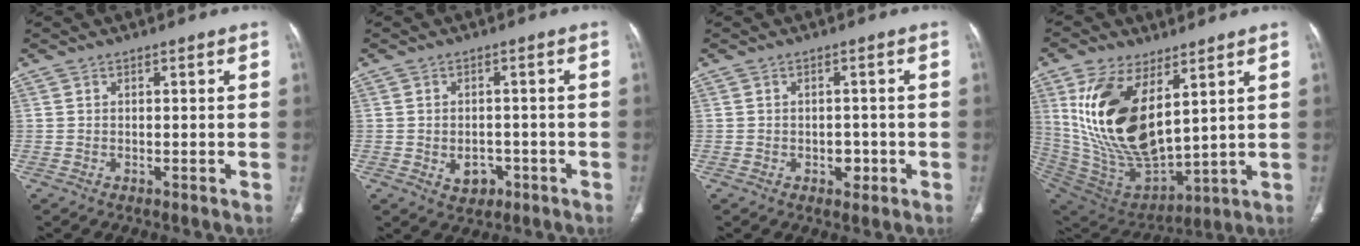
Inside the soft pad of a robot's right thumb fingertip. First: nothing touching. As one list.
[{"total": 4.1, "force": [-1.4, 3.1, 2.3], "torque": [-0.018, 0.009, -0.011]}, {"total": 2.6, "force": [-0.8, 1.9, 1.5], "torque": [-0.009, 0.004, -0.008]}, {"total": 21.7, "force": [7.1, 10.9, 17.4], "torque": [-0.322, -0.036, 0.156]}]